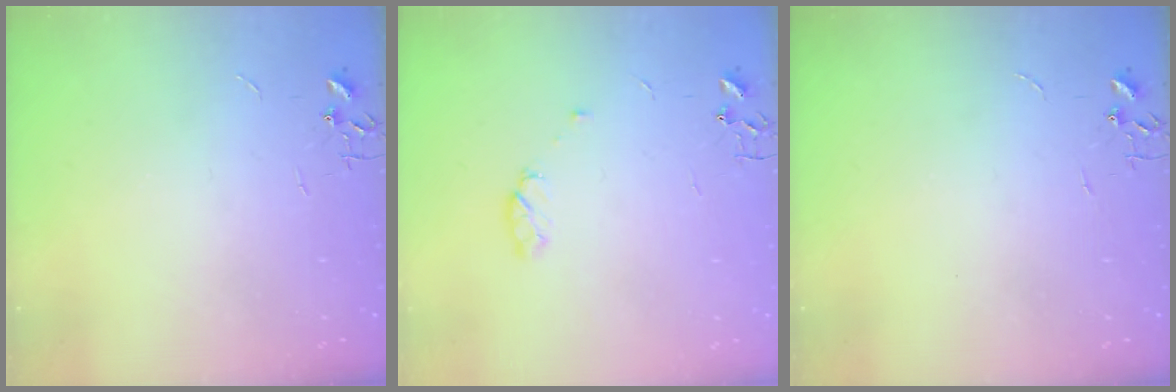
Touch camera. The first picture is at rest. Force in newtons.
{"total": 5.6, "press": 5.4, "slide": 1.4}
{"total": 0.0}